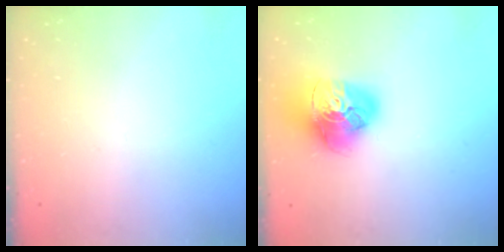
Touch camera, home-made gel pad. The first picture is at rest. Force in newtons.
{"total": 18.6, "press": 18.5, "slide": 2.1}